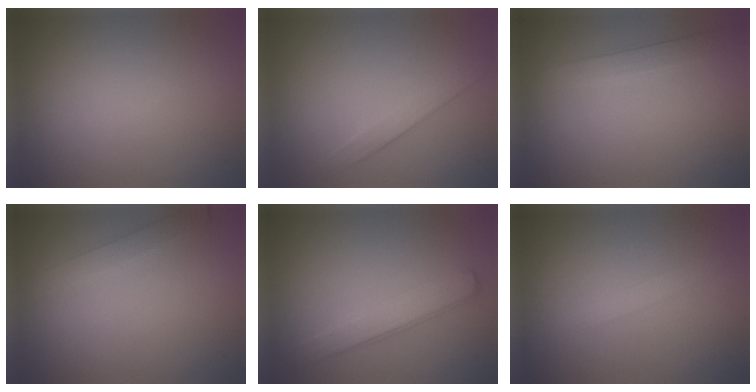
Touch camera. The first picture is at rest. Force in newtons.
{"total": 1.7, "press": 1.7, "slide": 0.1}
{"total": 2.2, "press": 2.2, "slide": 0.2}
{"total": 2.1, "press": 2.1, "slide": 0.1}
{"total": 2.8, "press": 2.8, "slide": 0.1}
{"total": 1.0, "press": 1.0, "slide": 0.0}